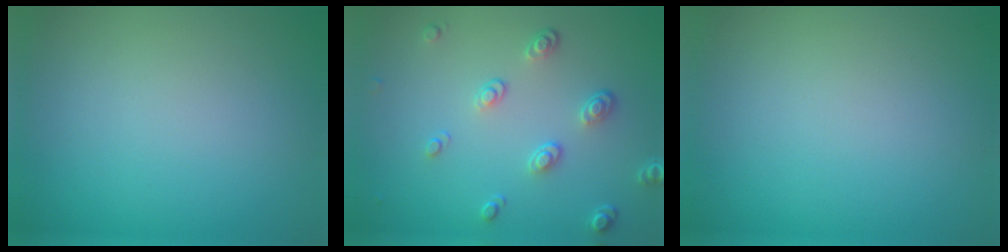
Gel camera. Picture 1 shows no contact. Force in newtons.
{"total": 2.6, "press": 1.7, "slide": 2.0}
{"total": 0.0}